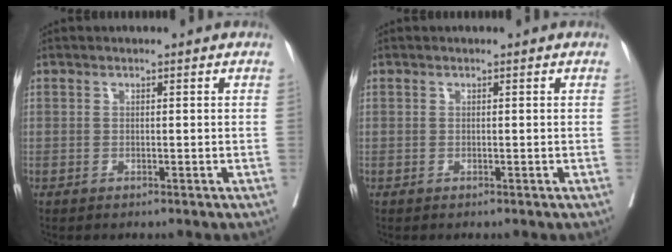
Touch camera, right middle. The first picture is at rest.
{"total": 0.0}